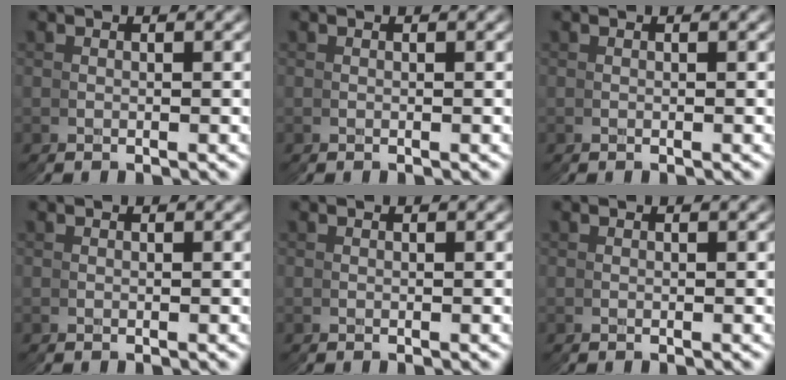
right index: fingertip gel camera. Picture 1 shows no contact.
{"total": 0.0}
{"total": 0.0}
{"total": 0.0}
{"total": 0.0}
{"total": 0.0}